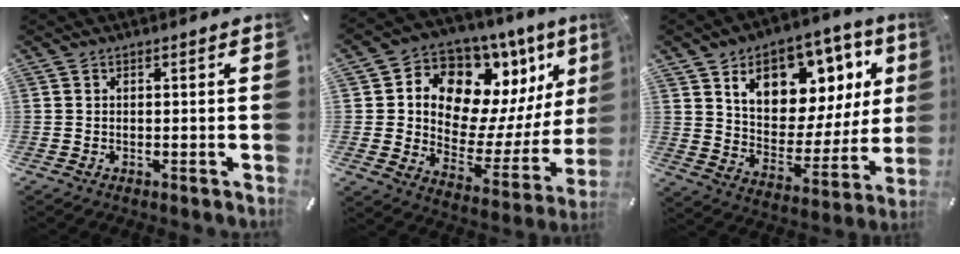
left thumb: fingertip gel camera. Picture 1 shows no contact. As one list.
[{"total": 13.0, "force": [8.1, 8.9, 5.0], "torque": [-0.081, -0.094, 0.146]}, {"total": 15.6, "force": [9.3, 10.0, 7.4], "torque": [-0.112, -0.061, 0.162]}]